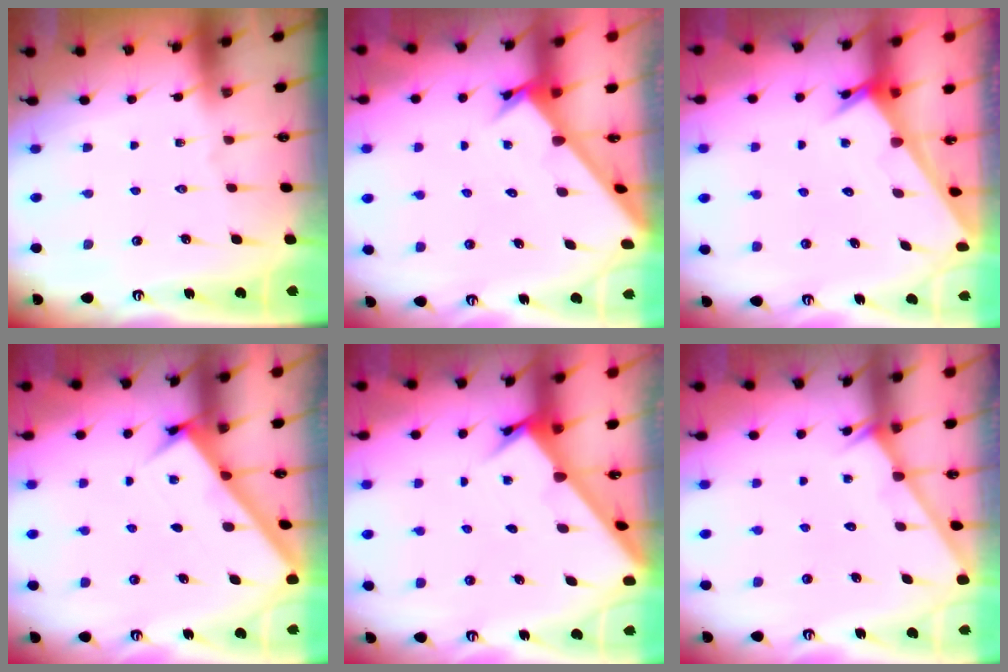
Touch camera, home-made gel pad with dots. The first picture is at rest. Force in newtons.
{"total": 2.6, "press": 2.6, "slide": 0.3}
{"total": 2.4, "press": 2.4, "slide": 0.1}
{"total": 2.9, "press": 2.9, "slide": 0.2}
{"total": 2.6, "press": 2.6, "slide": 0.2}
{"total": 0.9, "press": 0.8, "slide": 0.2}